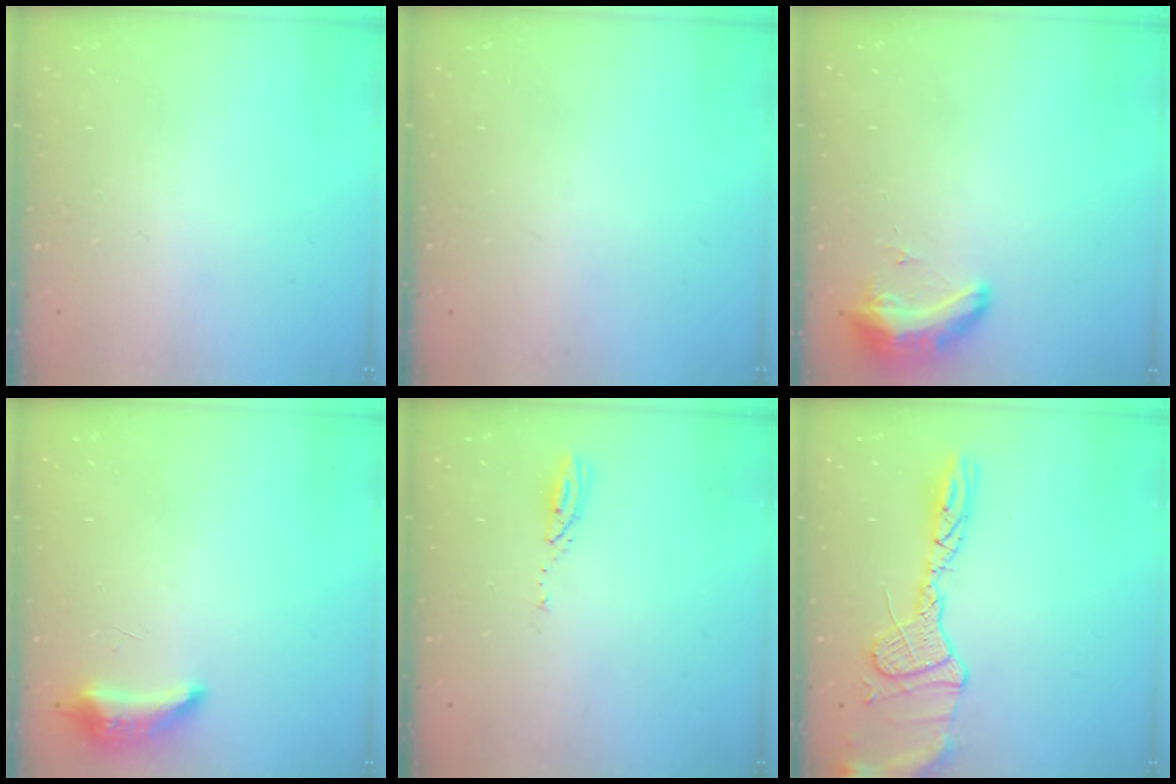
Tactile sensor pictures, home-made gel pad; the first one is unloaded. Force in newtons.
{"total": 0.0}
{"total": 16.9, "press": 11.4, "slide": 12.5}
{"total": 8.5, "press": 8.4, "slide": 1.6}
{"total": 3.6, "press": 3.6, "slide": 0.3}
{"total": 15.6, "press": 15.6, "slide": 1.3}